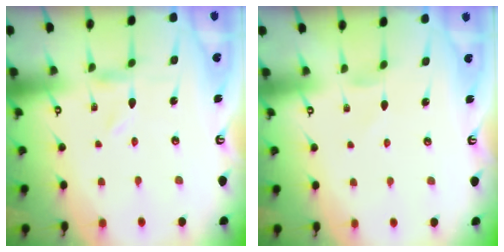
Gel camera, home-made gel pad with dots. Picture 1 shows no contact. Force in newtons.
{"total": 1.9, "press": 1.9, "slide": 0.4}